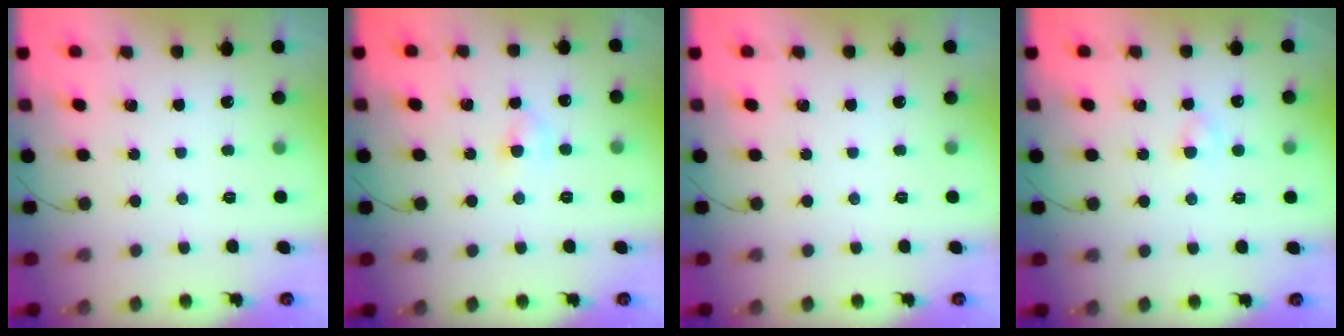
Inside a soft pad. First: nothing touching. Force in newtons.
{"total": 3.7, "press": 3.4, "slide": 1.3}
{"total": 0.0}
{"total": 1.3, "press": 1.1, "slide": 0.7}